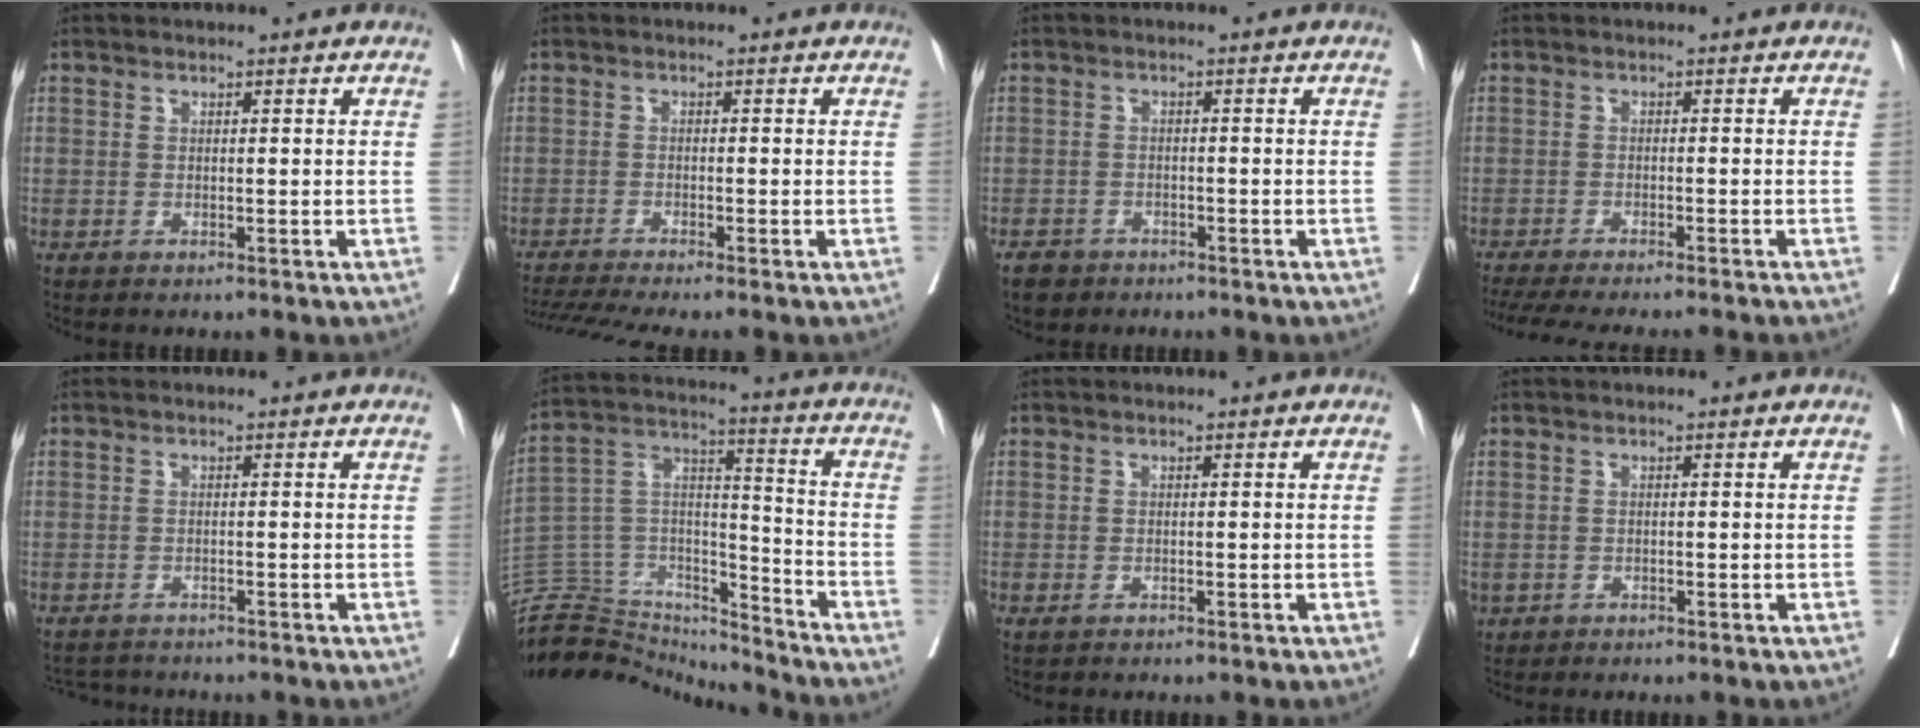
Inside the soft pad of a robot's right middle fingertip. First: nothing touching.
{"total": 6.1, "force": [-5.3, -1.1, 2.8], "torque": [-0.045, -0.013, -0.089]}
{"total": 3.9, "force": [-2.8, 2.6, 0.8], "torque": [-0.015, 0.002, -0.043]}
{"total": 13.9, "force": [-12.5, 0.4, 6.1], "torque": [-0.090, -0.026, -0.173]}
{"total": 3.0, "force": [-2.9, 0.5, -0.6], "torque": [0.010, -0.009, -0.047]}
{"total": 18.4, "force": [-17.5, 5.0, 2.4], "torque": [-0.052, 0.073, -0.286]}
{"total": 1.0, "force": [-0.4, 0.6, 0.7], "torque": [-0.015, -0.002, -0.001]}
{"total": 2.2, "force": [-0.8, 1.8, 0.9], "torque": [-0.022, -0.001, -0.005]}